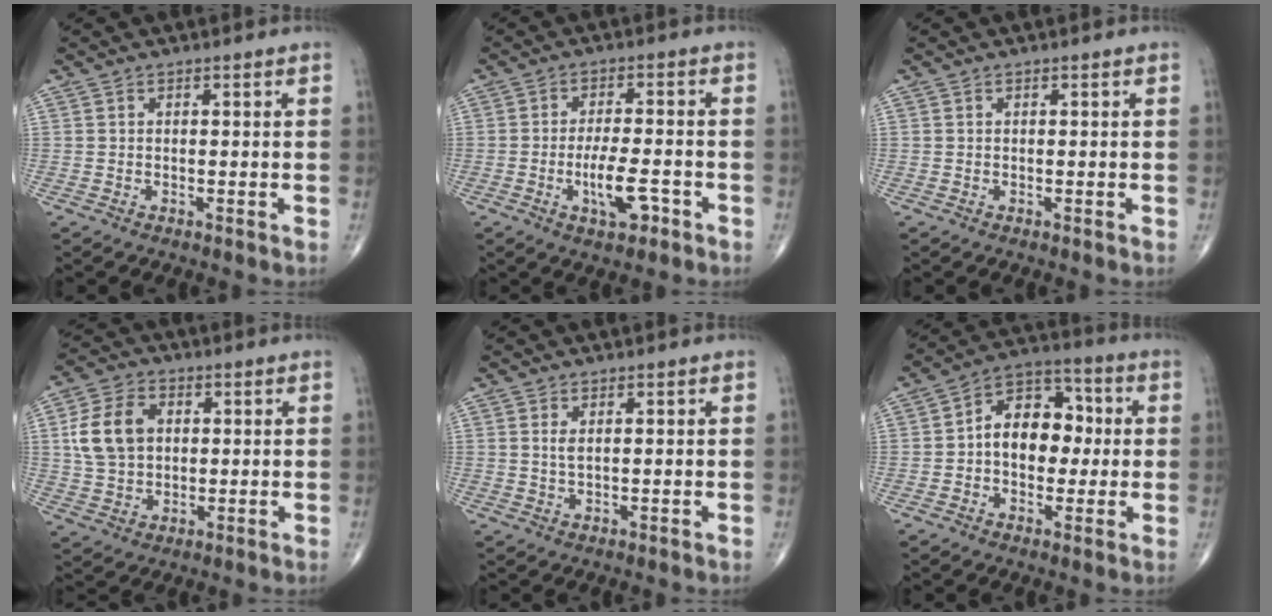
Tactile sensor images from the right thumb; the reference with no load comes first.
{"total": 7.0, "force": [-2.8, 2.5, 5.9], "torque": [-0.102, 0.011, -0.044]}
{"total": 0.0}
{"total": 10.6, "force": [1.9, 7.7, 7.0], "torque": [-0.123, 0.007, 0.037]}
{"total": 1.7, "force": [0.6, 0.7, 1.4], "torque": [-0.031, -0.002, 0.017]}
{"total": 12.4, "force": [0.3, 8.6, 8.8], "torque": [-0.100, 0.033, -0.005]}